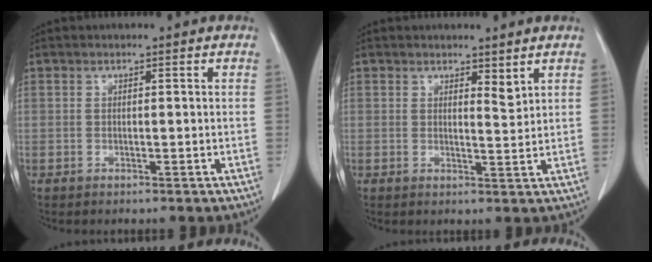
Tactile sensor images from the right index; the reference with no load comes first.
{"total": 2.0, "force": [1.6, 0.4, 1.1], "torque": [-0.022, -0.011, 0.029]}